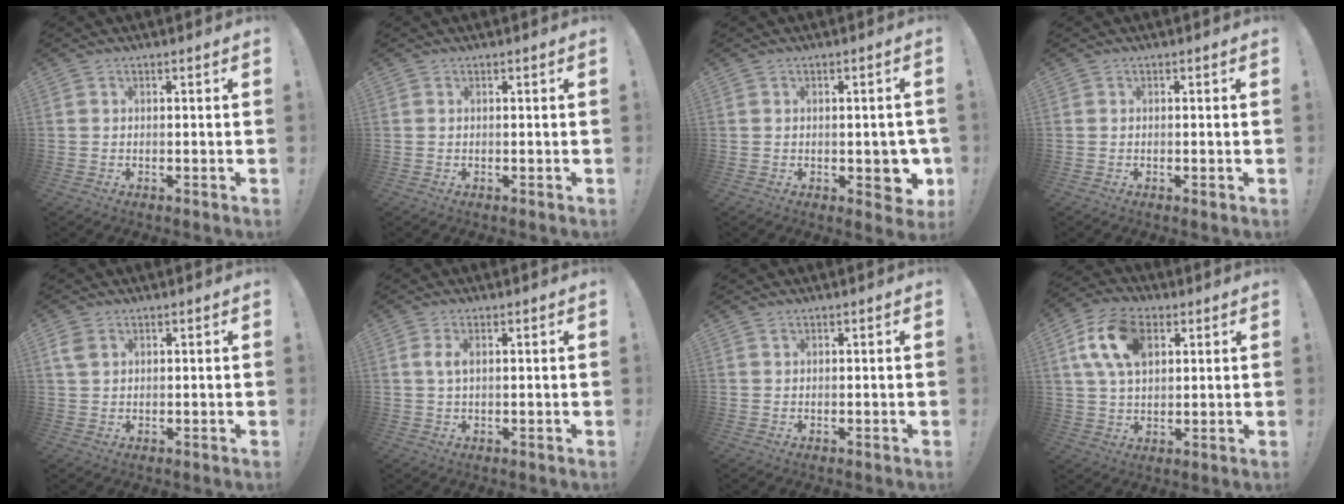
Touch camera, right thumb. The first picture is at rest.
{"total": 0.0}
{"total": 6.8, "force": [-1.5, 3.9, 5.4], "torque": [-0.047, 0.004, -0.017]}
{"total": 0.6, "force": [-0.1, 0.1, 0.6], "torque": [-0.012, 0.001, -0.001]}
{"total": 3.3, "force": [1.7, 1.8, 2.1], "torque": [-0.037, -0.001, 0.033]}
{"total": 3.0, "force": [0.7, 0.9, 2.8], "torque": [-0.062, 0.002, 0.008]}
{"total": 0.7, "force": [0.6, 0.4, 0.3], "torque": [-0.003, -0.001, 0.011]}
{"total": 14.9, "force": [5.4, 9.1, 10.4], "torque": [-0.190, 0.003, 0.101]}